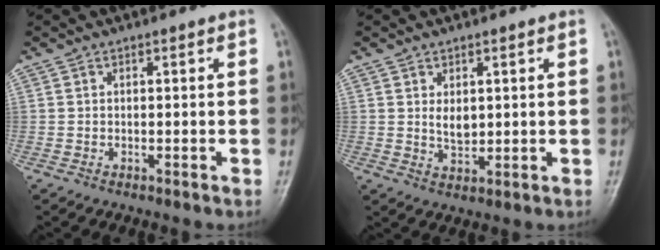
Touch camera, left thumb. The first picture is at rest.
{"total": 3.6, "force": [1.0, 2.1, 2.7], "torque": [-0.035, -0.012, 0.021]}